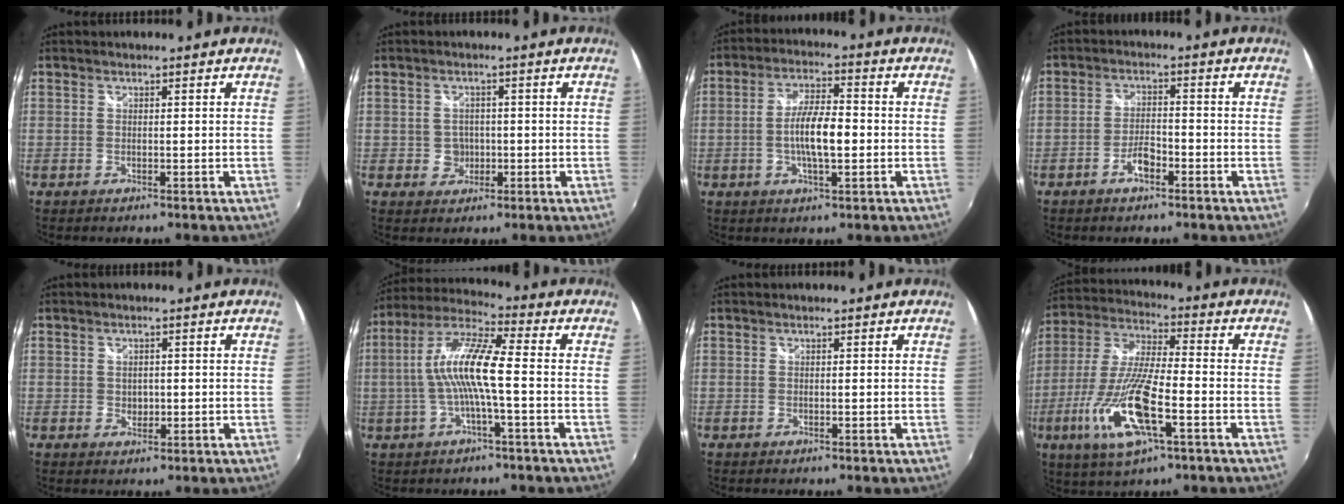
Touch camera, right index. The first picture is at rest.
{"total": 3.3, "force": [-0.5, 3.2, 0.7], "torque": [-0.015, 0.006, -0.005]}
{"total": 8.4, "force": [-1.3, 2.4, 7.9], "torque": [-0.149, 0.003, -0.023]}
{"total": 4.1, "force": [-2.5, 1.6, 2.9], "torque": [-0.065, 0.005, -0.043]}
{"total": 2.3, "force": [-0.1, 1.9, 1.4], "torque": [-0.021, 0.000, -0.001]}
{"total": 11.3, "force": [-1.2, 1.3, 11.2], "torque": [-0.222, 0.014, -0.024]}
{"total": 0.0}
{"total": 16.9, "force": [-6.3, 4.4, 15.1], "torque": [-0.320, -0.022, -0.124]}